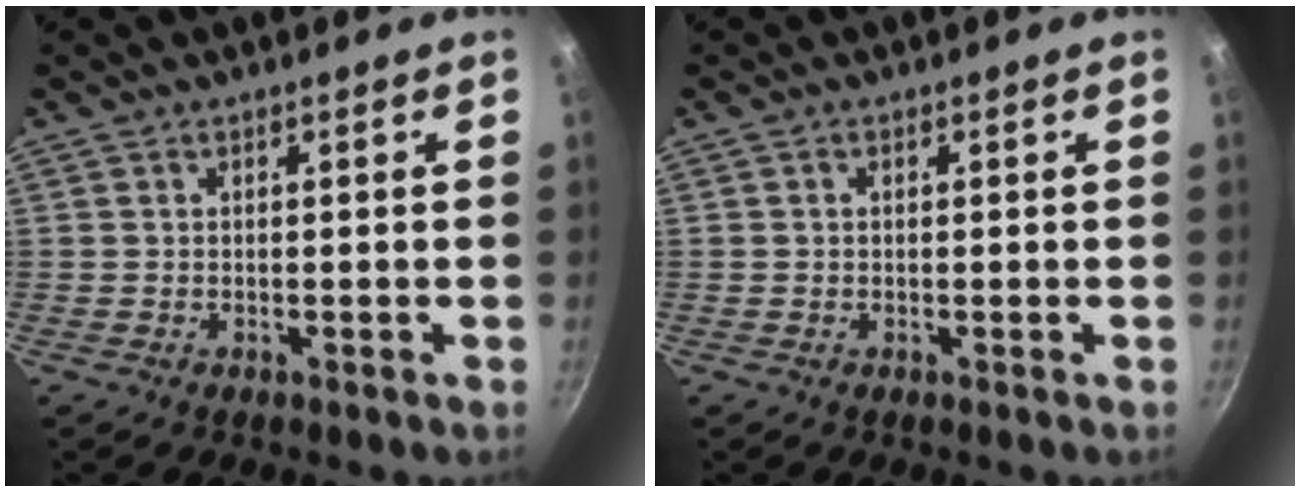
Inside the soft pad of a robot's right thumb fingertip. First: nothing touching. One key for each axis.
{"total": 0.6, "fx": 0.1, "fy": 0.5, "fz": 0.3, "tx": -0.005, "ty": 0.004, "tz": 0.001}